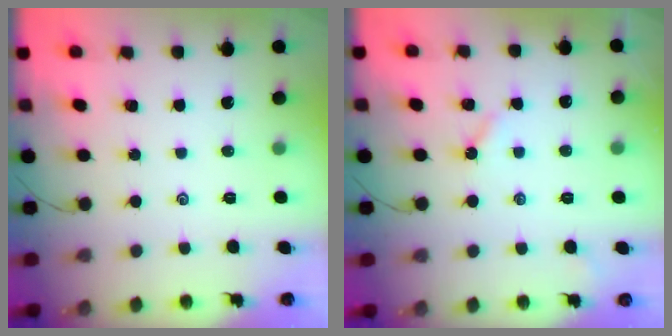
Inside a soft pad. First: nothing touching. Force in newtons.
{"total": 3.1, "press": 3.0, "slide": 0.4}